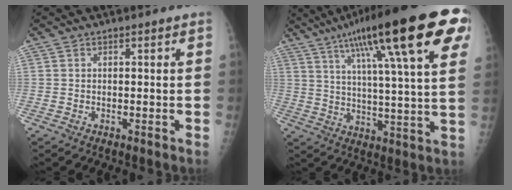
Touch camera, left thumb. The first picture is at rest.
{"total": 27.0, "force": [13.3, 4.9, 23.0], "torque": [-0.343, -0.004, 0.196]}